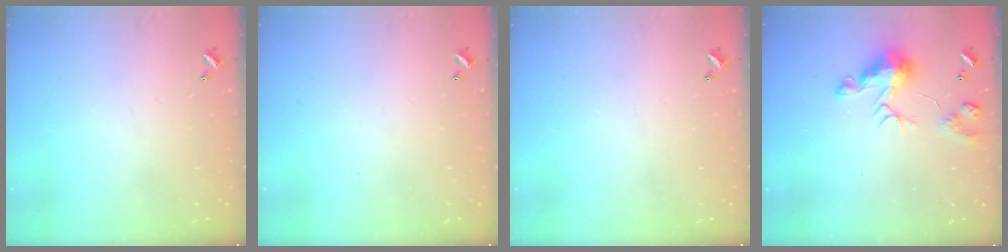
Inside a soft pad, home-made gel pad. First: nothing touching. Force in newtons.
{"total": 0.0}
{"total": 0.0}
{"total": 11.0, "press": 11.0, "slide": 0.7}